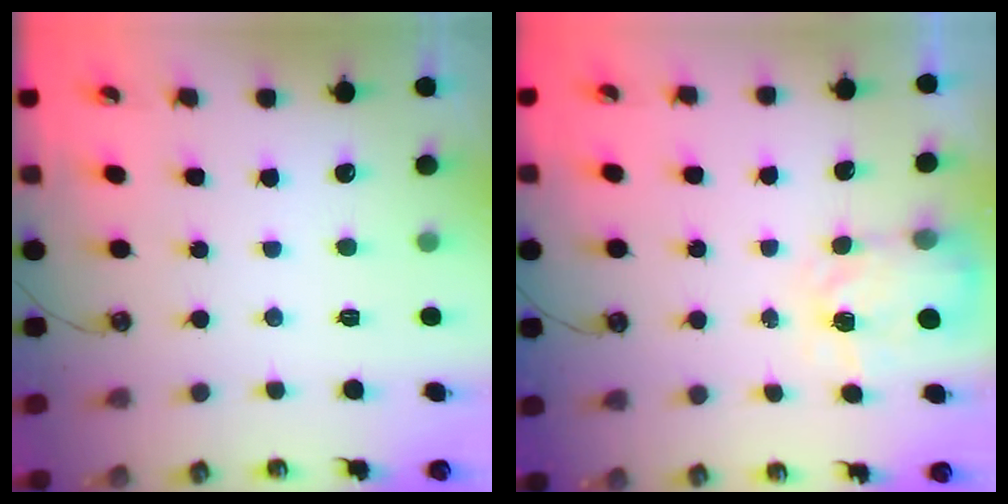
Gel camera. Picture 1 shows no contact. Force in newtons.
{"total": 4.0, "press": 3.9, "slide": 0.7}